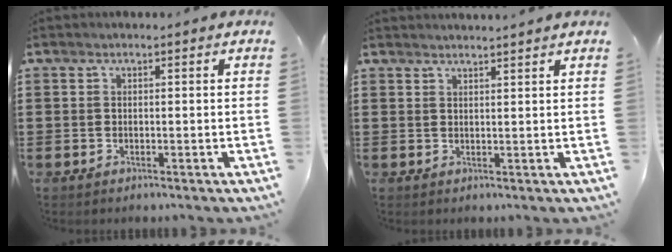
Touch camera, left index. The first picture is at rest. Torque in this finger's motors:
{"motor_torque": [0.03, -0.02, 0.19, 0.10]}